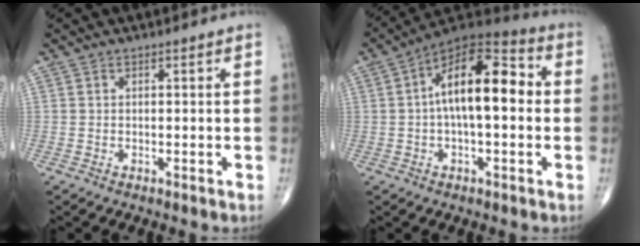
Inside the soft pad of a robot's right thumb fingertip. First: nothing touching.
{"total": 16.5, "force": [1.3, 7.4, 14.7], "torque": [-0.224, 0.042, 0.009]}